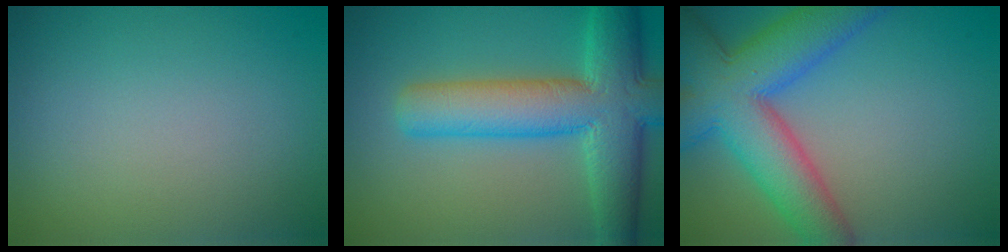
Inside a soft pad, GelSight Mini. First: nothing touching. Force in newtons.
{"total": 9.6, "press": 9.6, "slide": 0.5}
{"total": 10.6, "press": 10.6, "slide": 0.4}